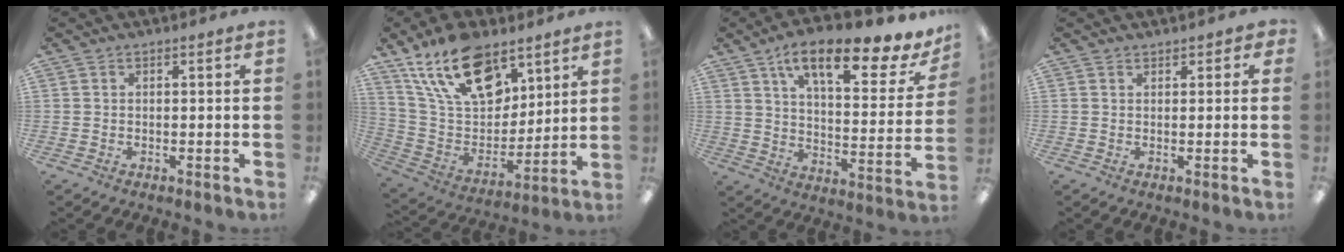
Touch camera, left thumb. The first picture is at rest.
{"total": 20.7, "force": [12.5, 11.3, 12.0], "torque": [-0.216, -0.049, 0.229]}
{"total": 17.9, "force": [11.8, 5.6, 12.2], "torque": [-0.187, -0.072, 0.191]}
{"total": 1.5, "force": [1.2, 0.8, 0.3], "torque": [0.002, -0.002, 0.021]}